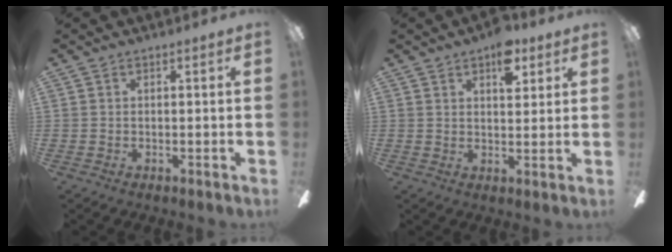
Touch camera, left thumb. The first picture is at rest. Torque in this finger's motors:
{"motor_torque": [1.02, 0.57, 0.75, -0.51, 0.01]}